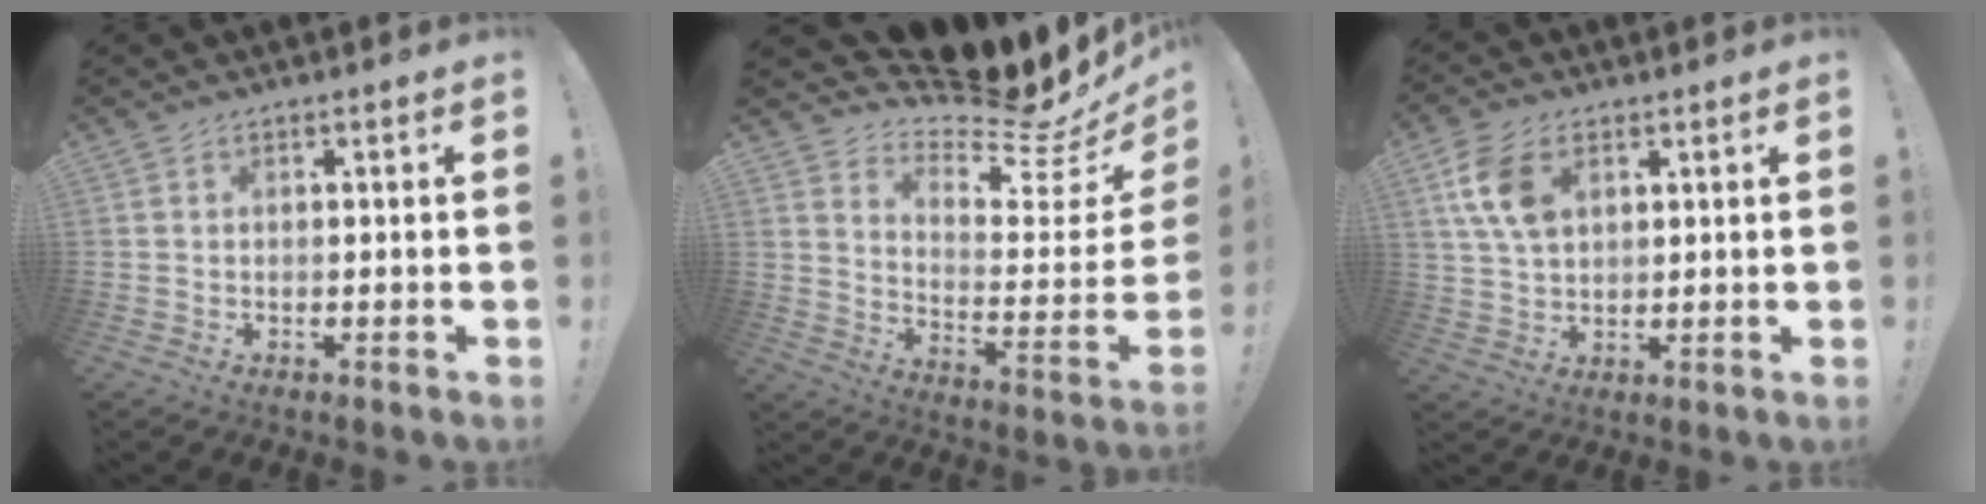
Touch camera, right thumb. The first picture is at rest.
{"total": 10.9, "force": [9.5, 2.0, 4.9], "torque": [-0.056, -0.111, 0.144]}
{"total": 10.2, "force": [3.9, 6.5, 6.8], "torque": [-0.141, -0.004, 0.074]}